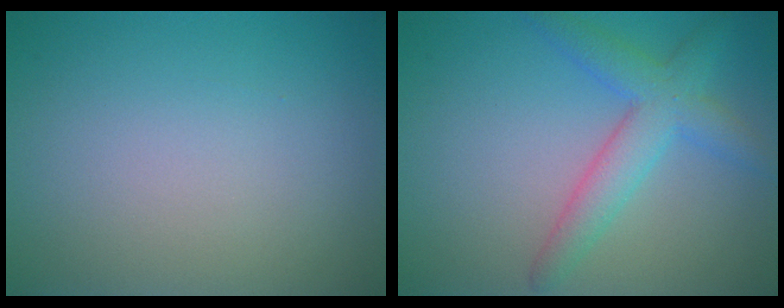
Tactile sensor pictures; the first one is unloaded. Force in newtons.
{"total": 2.9, "press": 2.9, "slide": 0.2}